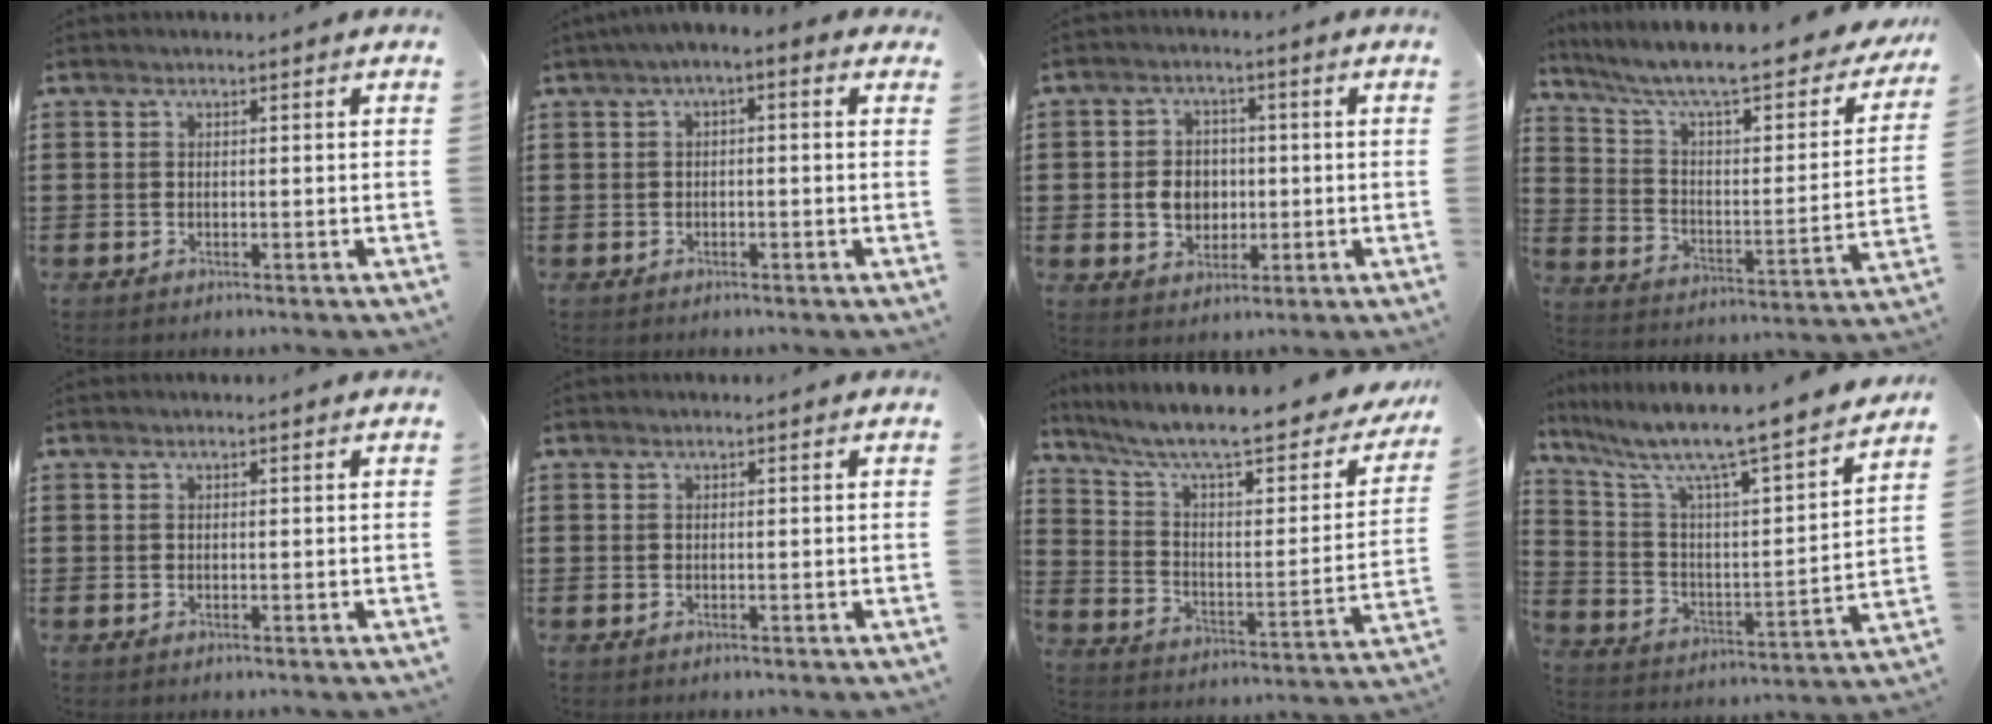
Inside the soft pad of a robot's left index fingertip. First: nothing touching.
{"total": 2.0, "force": [-1.4, 0.5, 1.3], "torque": [-0.030, -0.001, -0.032]}
{"total": 5.2, "force": [-0.4, 4.4, 2.8], "torque": [-0.048, 0.003, -0.013]}
{"total": 8.7, "force": [6.7, 1.3, 5.4], "torque": [-0.122, -0.054, 0.106]}
{"total": 0.0}
{"total": 0.0}
{"total": 9.5, "force": [7.2, 1.5, 6.0], "torque": [-0.135, -0.052, 0.115]}
{"total": 7.9, "force": [6.6, 0.3, 4.3], "torque": [-0.115, -0.059, 0.099]}